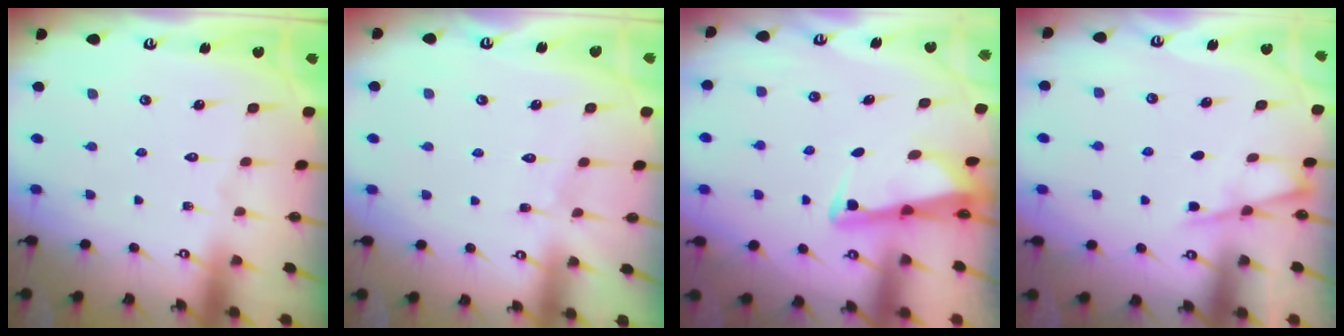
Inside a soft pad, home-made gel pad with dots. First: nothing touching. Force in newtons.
{"total": 2.9, "press": 2.9, "slide": 0.4}
{"total": 2.7, "press": 2.7, "slide": 0.3}
{"total": 2.9, "press": 2.9, "slide": 0.4}